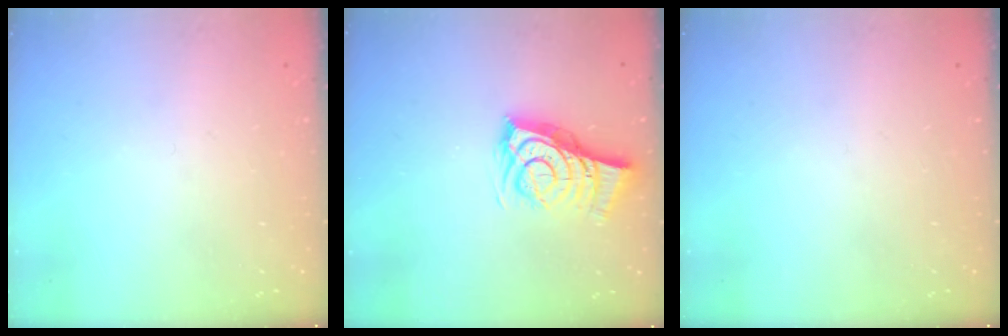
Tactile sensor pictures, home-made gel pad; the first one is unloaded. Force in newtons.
{"total": 7.7, "press": 7.7, "slide": 0.7}
{"total": 0.0}